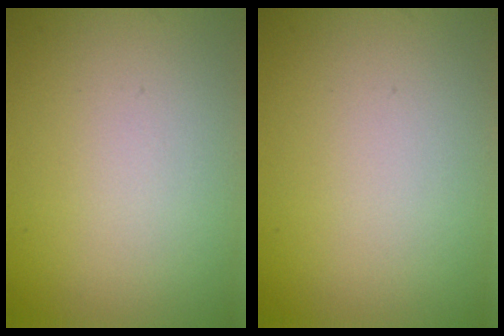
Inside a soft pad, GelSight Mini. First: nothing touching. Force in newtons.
{"total": 0.0}